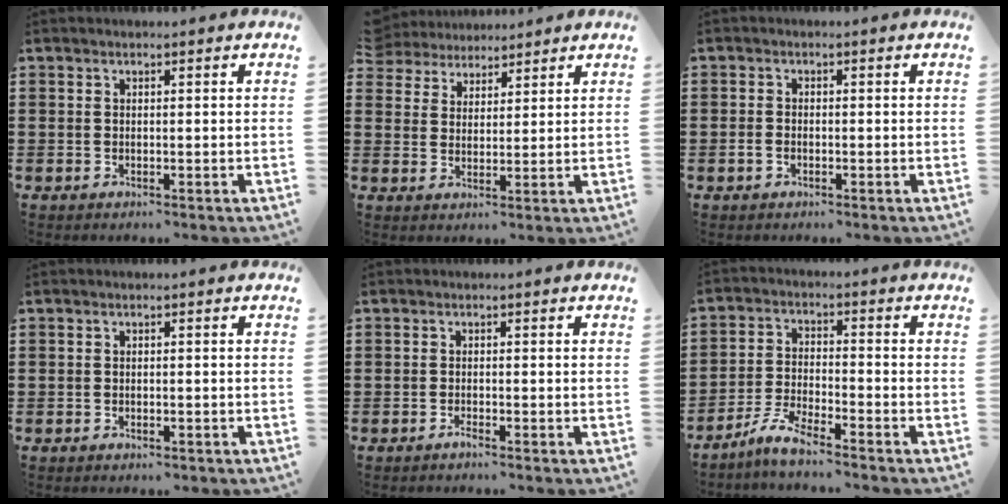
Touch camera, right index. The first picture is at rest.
{"total": 4.0, "force": [3.7, 1.5, -0.5], "torque": [-0.009, -0.005, 0.072]}
{"total": 1.2, "force": [-0.7, 0.7, 0.8], "torque": [-0.016, -0.002, -0.012]}
{"total": 0.8, "force": [-0.7, 0.1, 0.3], "torque": [-0.008, -0.004, -0.014]}
{"total": 0.6, "force": [-0.6, -0.1, 0.1], "torque": [-0.003, -0.004, -0.012]}
{"total": 5.3, "force": [-4.8, 0.0, 2.4], "torque": [-0.068, -0.012, -0.098]}